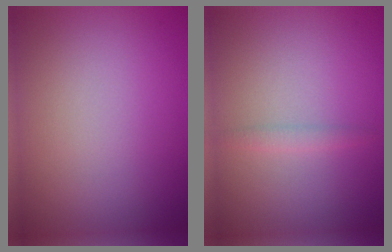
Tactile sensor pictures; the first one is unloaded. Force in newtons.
{"total": 0.9, "press": 0.9, "slide": 0.1}